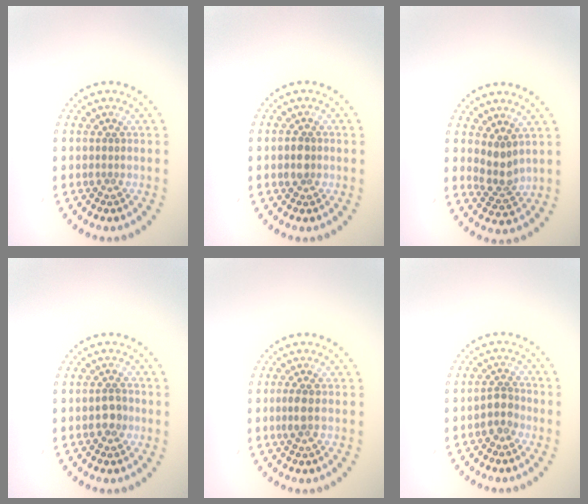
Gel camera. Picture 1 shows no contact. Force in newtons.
{"total": 1.6, "press": 1.5, "slide": 0.3}
{"total": 2.3, "press": 1.8, "slide": 1.5}
{"total": 1.6, "press": 1.6, "slide": 0.5}
{"total": 1.1, "press": 1.1, "slide": 0.4}
{"total": 2.0, "press": 1.6, "slide": 1.1}